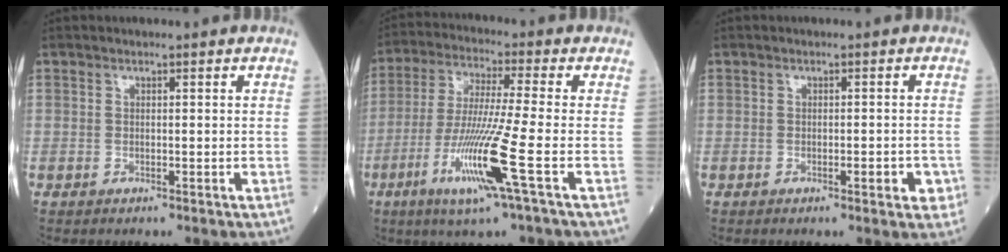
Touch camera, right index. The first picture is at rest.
{"total": 12.4, "force": [-4.8, -1.4, 11.4], "torque": [-0.229, -0.028, -0.095]}
{"total": 2.6, "force": [-1.0, 0.8, 2.3], "torque": [-0.026, -0.001, -0.011]}